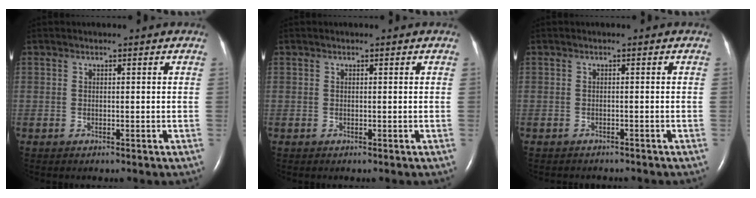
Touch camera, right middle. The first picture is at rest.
{"total": 0.0}
{"total": 3.1, "force": [-2.9, 1.0, 0.9], "torque": [-0.018, -0.004, -0.030]}